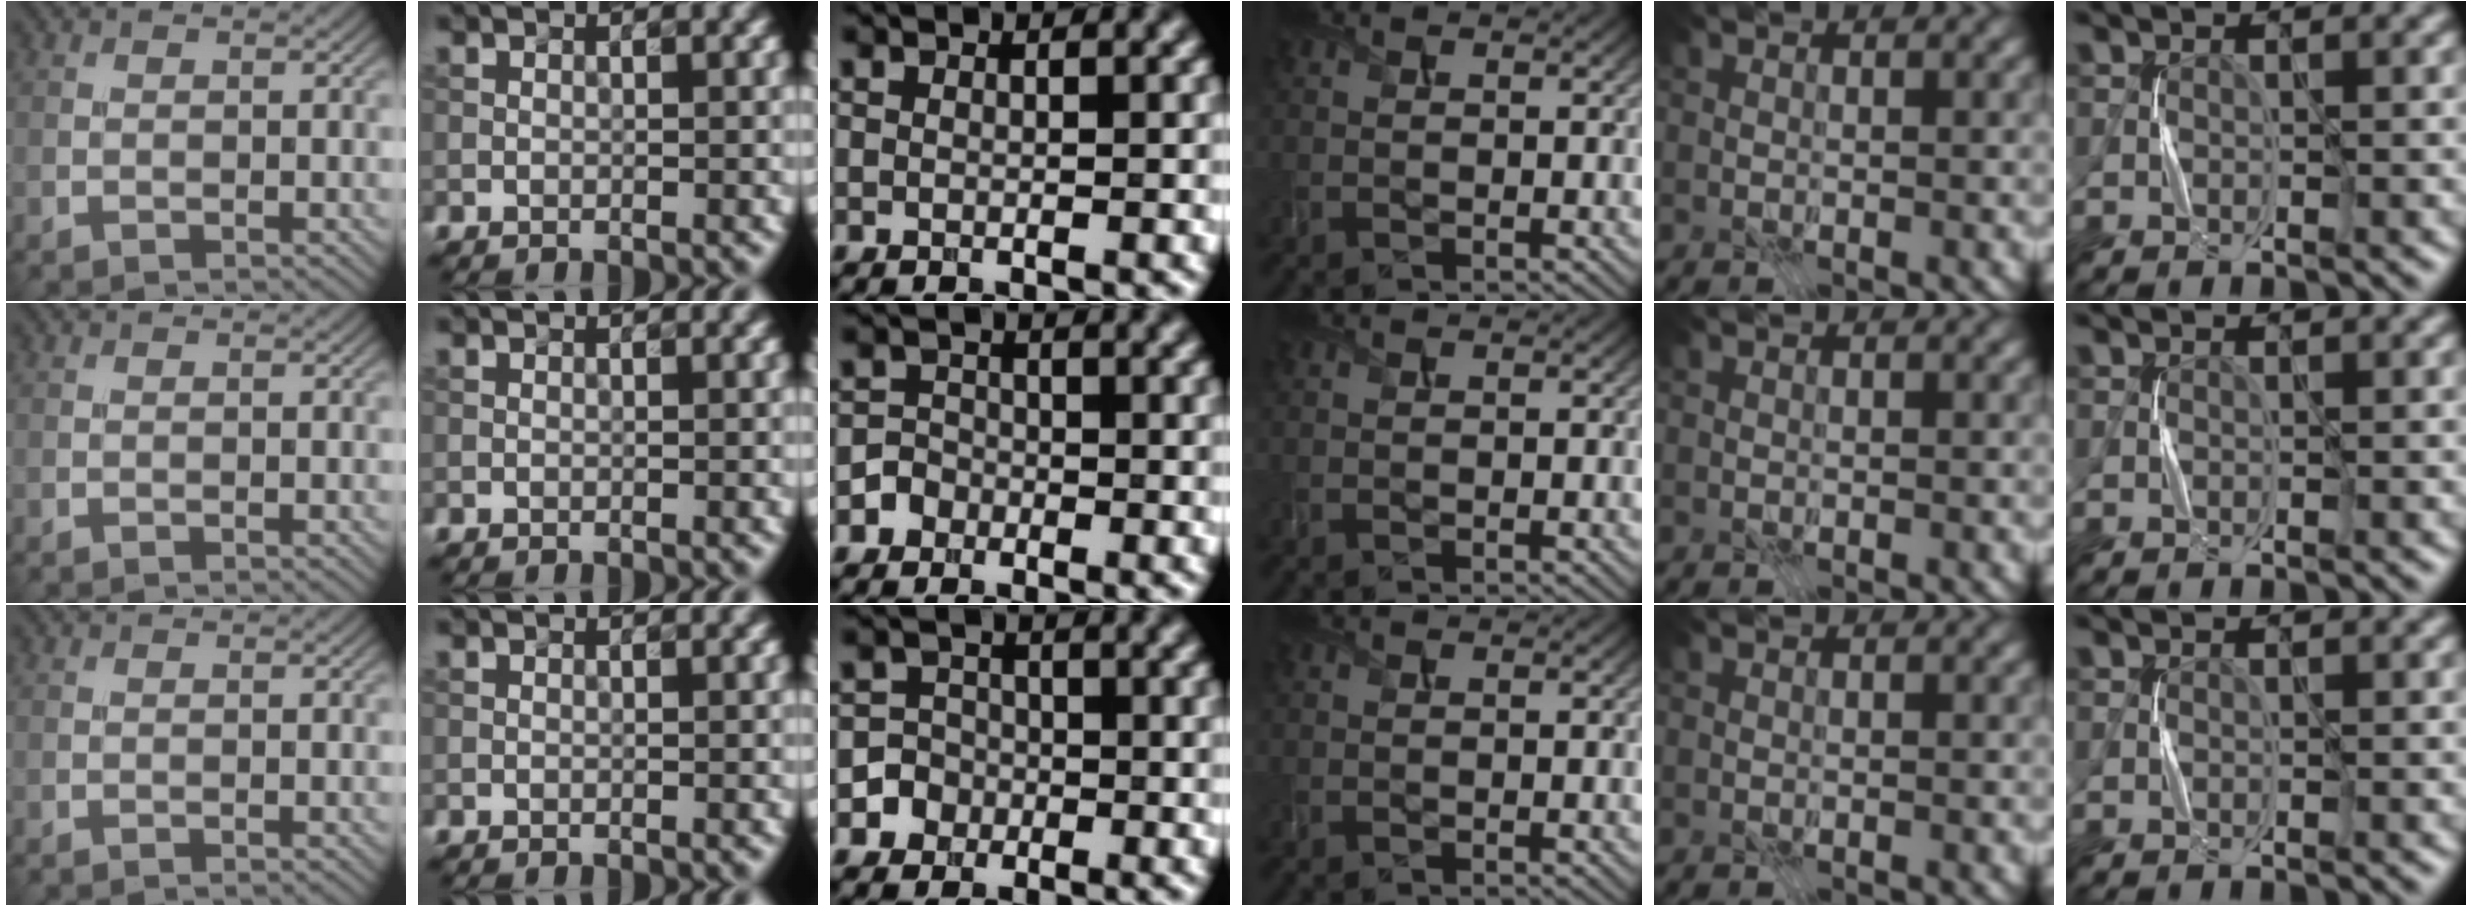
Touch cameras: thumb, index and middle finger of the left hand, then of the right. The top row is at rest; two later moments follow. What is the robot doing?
{"motion": "press", "object": "stapler"}